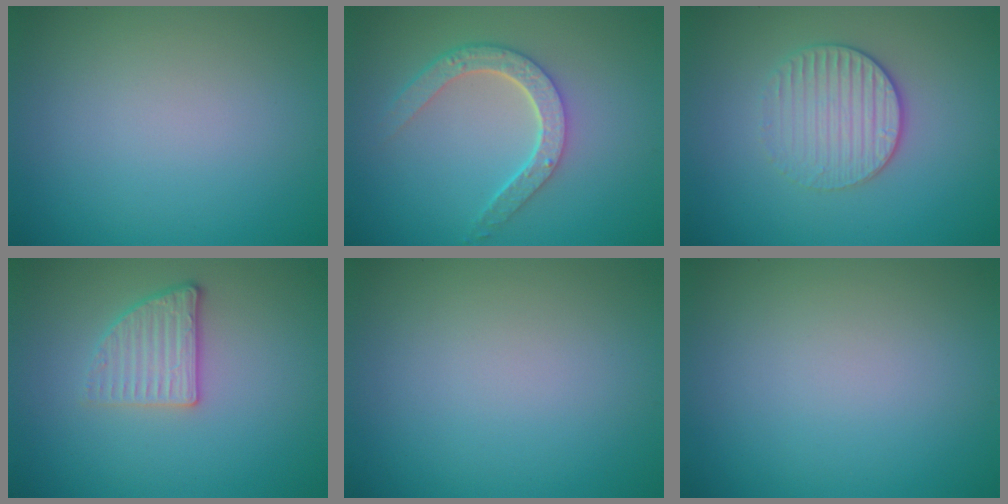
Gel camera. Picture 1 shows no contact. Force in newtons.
{"total": 4.1, "press": 3.3, "slide": 2.4}
{"total": 3.1, "press": 2.8, "slide": 1.2}
{"total": 2.6, "press": 2.4, "slide": 1.2}
{"total": 0.0}
{"total": 0.0}